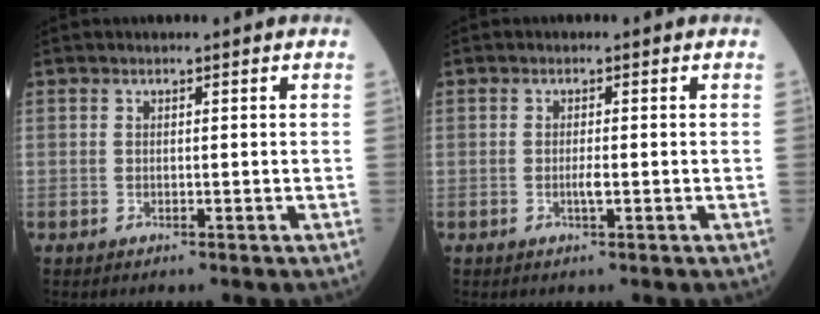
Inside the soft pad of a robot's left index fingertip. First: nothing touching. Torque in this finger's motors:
{"motor_torque": [0.11, 0.01, 0.01, 0.00]}